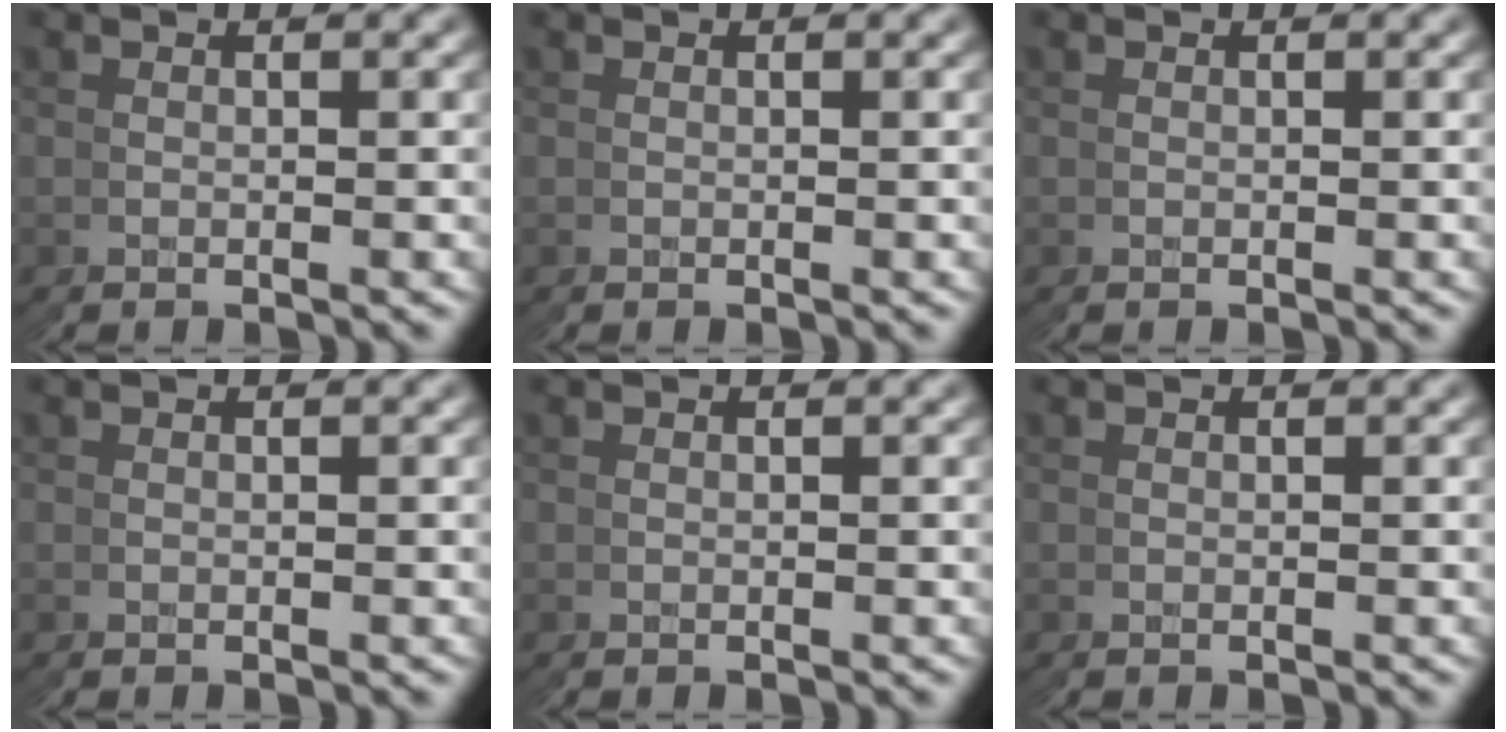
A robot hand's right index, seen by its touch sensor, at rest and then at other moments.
{"total": 0.0}
{"total": 0.0}
{"total": 0.0}
{"total": 0.0}
{"total": 0.0}